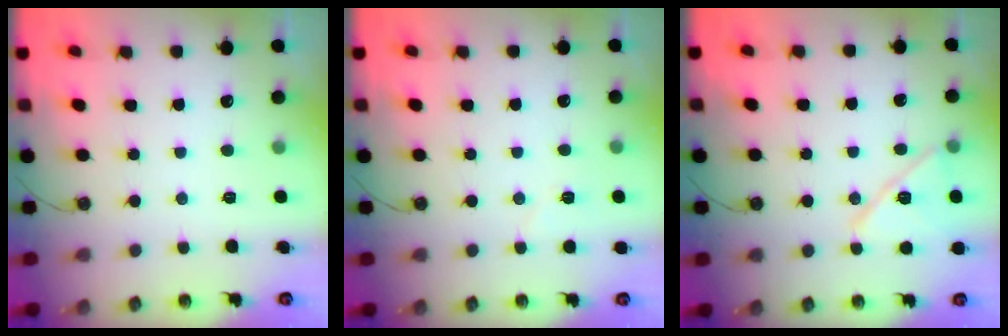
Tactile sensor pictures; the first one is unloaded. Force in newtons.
{"total": 5.0, "press": 4.3, "slide": 2.7}
{"total": 14.2, "press": 14.0, "slide": 2.6}